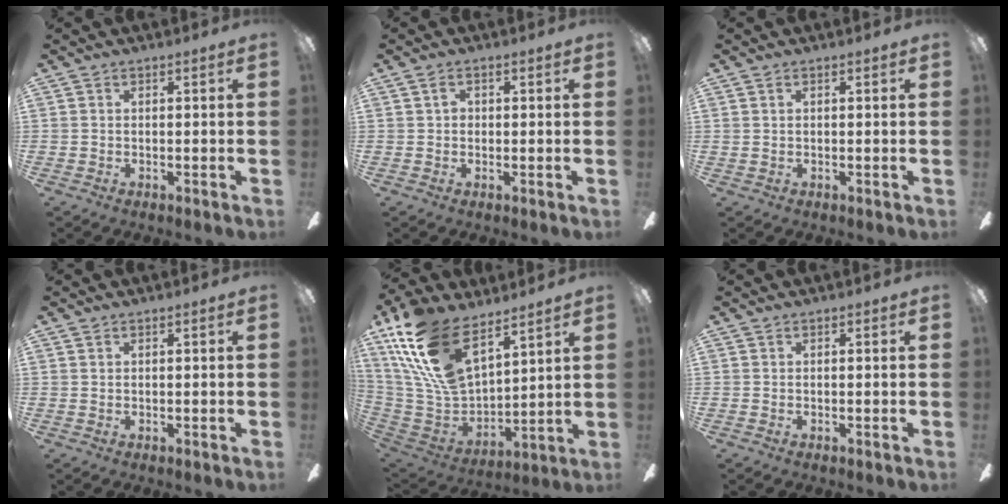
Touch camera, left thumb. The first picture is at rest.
{"total": 2.0, "force": [0.3, 1.5, 1.2], "torque": [-0.017, 0.005, 0.003]}
{"total": 0.8, "force": [0.4, 0.5, 0.5], "torque": [-0.011, 0.004, 0.006]}
{"total": 0.5, "force": [0.3, 0.2, 0.4], "torque": [-0.007, 0.002, 0.004]}
{"total": 22.1, "force": [13.5, 10.6, 13.9], "torque": [-0.311, -0.072, 0.244]}
{"total": 0.0}